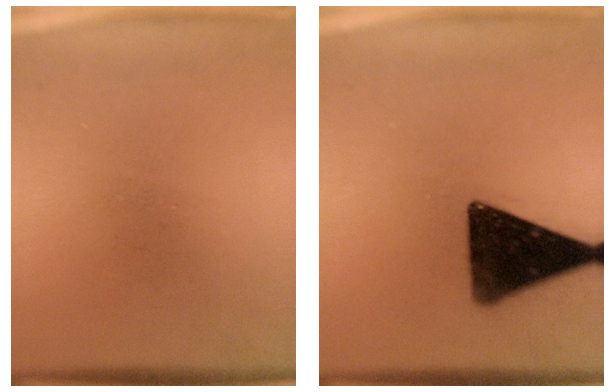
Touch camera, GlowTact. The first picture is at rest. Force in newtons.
{"total": 15.1}